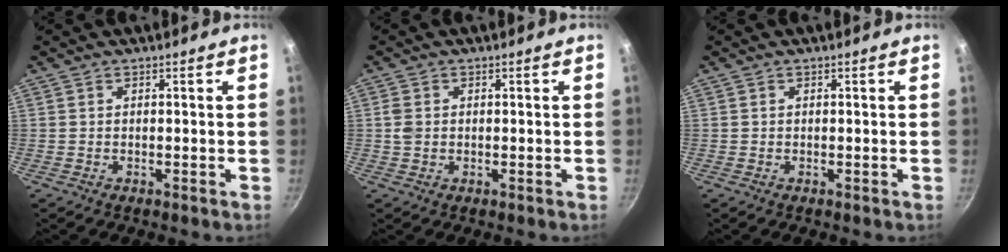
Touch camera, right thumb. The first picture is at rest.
{"total": 2.2, "force": [0.1, 1.8, 1.3], "torque": [-0.020, 0.002, 0.001]}
{"total": 0.0}